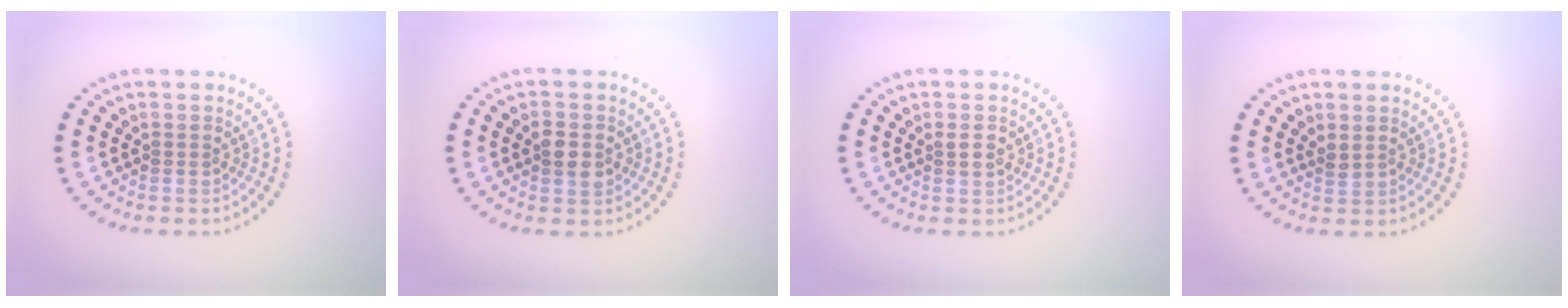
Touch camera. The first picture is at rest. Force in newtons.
{"total": 2.4, "press": 2.4, "slide": 0.1}
{"total": 0.8, "press": 0.8, "slide": 0.2}
{"total": 0.9, "press": 0.7, "slide": 0.5}